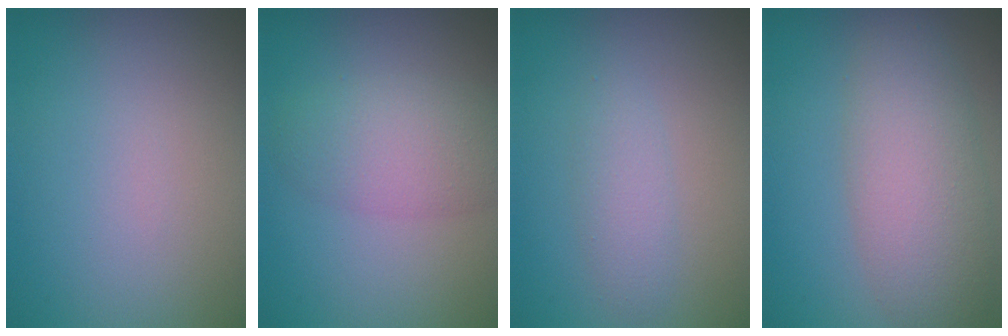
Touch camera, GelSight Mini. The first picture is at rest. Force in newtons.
{"total": 4.0, "press": 4.0, "slide": 0.1}
{"total": 1.8, "press": 1.8, "slide": 0.0}
{"total": 5.7, "press": 5.7, "slide": 0.3}